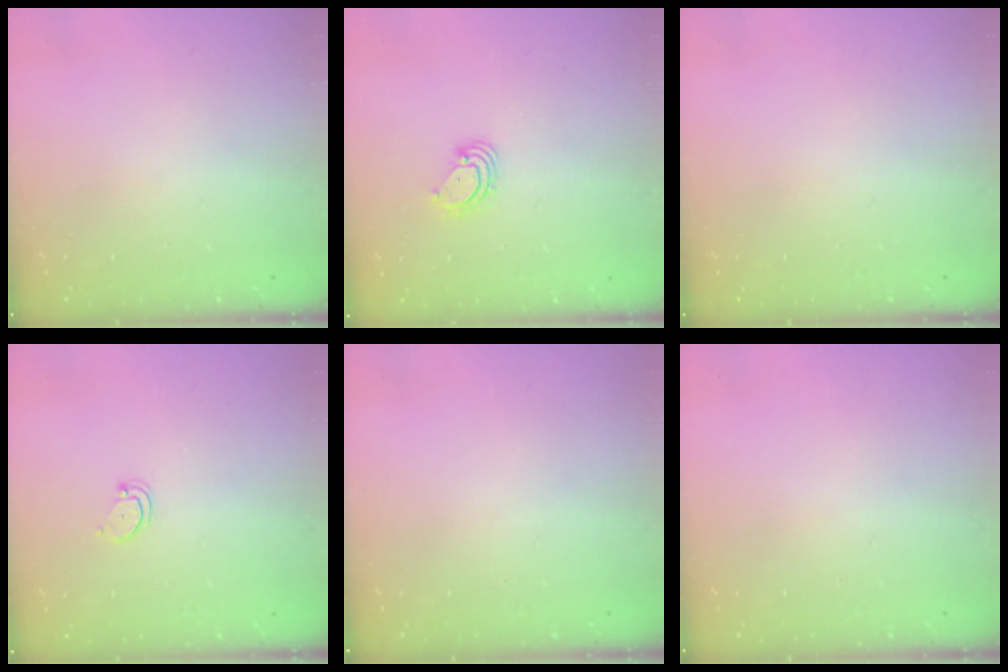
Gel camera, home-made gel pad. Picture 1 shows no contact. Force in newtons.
{"total": 3.8, "press": 3.8, "slide": 0.1}
{"total": 0.0}
{"total": 2.7, "press": 2.7, "slide": 0.2}
{"total": 0.0}
{"total": 0.0}